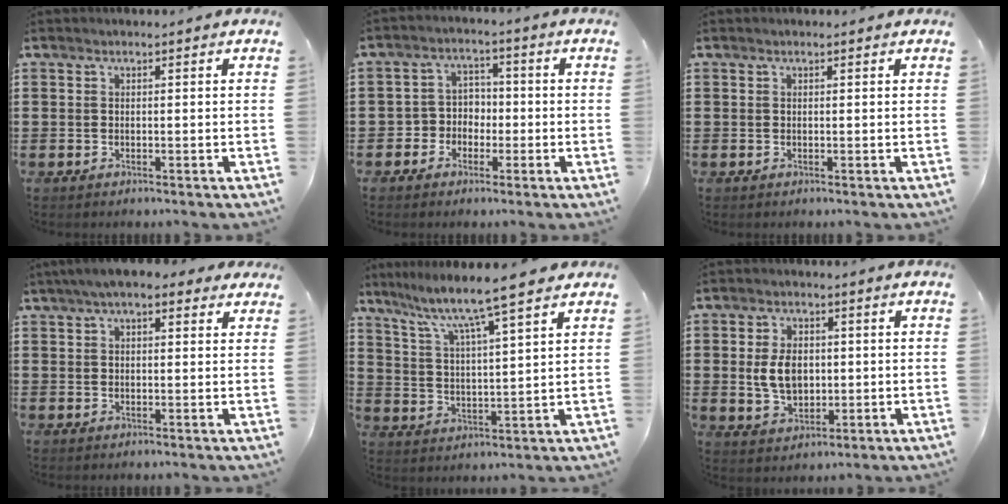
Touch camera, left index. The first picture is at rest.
{"total": 3.9, "force": [-1.8, 3.4, 0.8], "torque": [-0.029, 0.011, -0.042]}
{"total": 0.0}
{"total": 4.7, "force": [3.4, 1.6, 2.7], "torque": [-0.062, 0.005, 0.061]}
{"total": 7.4, "force": [6.2, -0.4, 4.1], "torque": [-0.104, -0.042, 0.098]}
{"total": 6.0, "force": [0.3, 4.0, 4.5], "torque": [-0.099, 0.005, 0.000]}